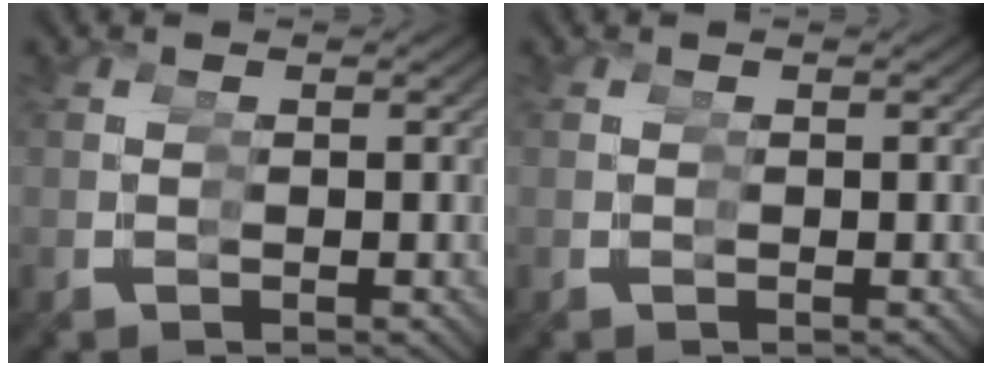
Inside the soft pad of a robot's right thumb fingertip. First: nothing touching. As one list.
[{"total": 0.0}]